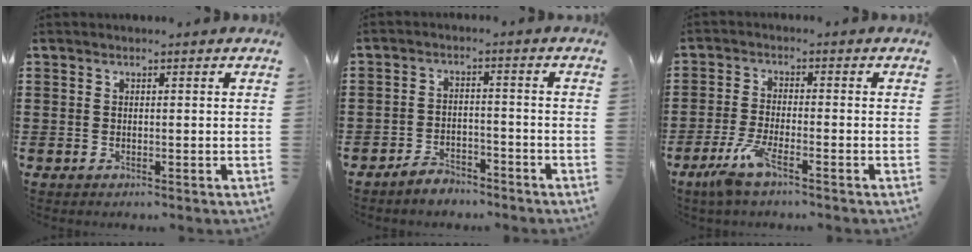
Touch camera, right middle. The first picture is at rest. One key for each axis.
{"total": 3.5, "fx": -3.5, "fy": 0.6, "fz": 0.4, "tx": -0.011, "ty": 0.003, "tz": -0.070}
{"total": 5.2, "fx": -3.4, "fy": 0.7, "fz": 3.8, "tx": -0.095, "ty": -0.015, "tz": -0.067}